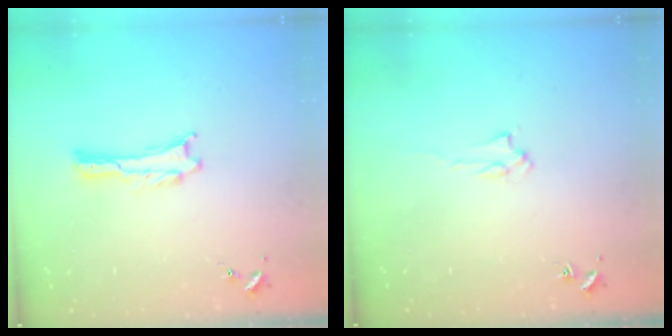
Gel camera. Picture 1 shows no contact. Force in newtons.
{"total": 1.6, "press": 1.6, "slide": 0.2}